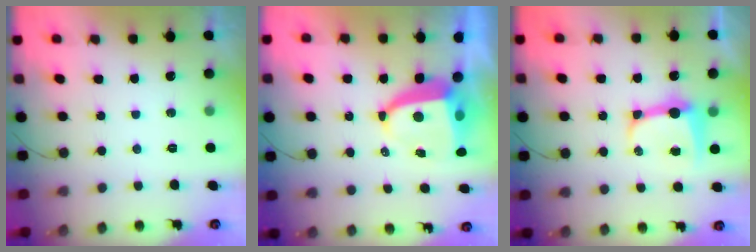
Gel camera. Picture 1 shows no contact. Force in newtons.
{"total": 9.3, "press": 9.2, "slide": 1.0}
{"total": 8.7, "press": 8.7, "slide": 0.7}